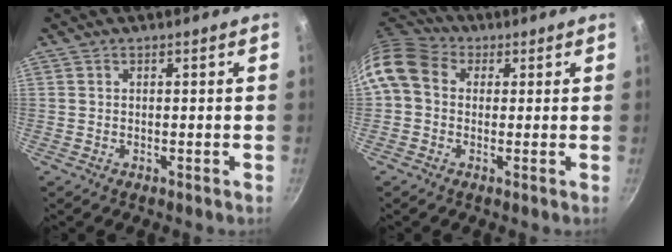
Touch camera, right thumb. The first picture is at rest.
{"total": 10.2, "force": [1.4, 8.2, 5.9], "torque": [-0.105, 0.024, 0.006]}